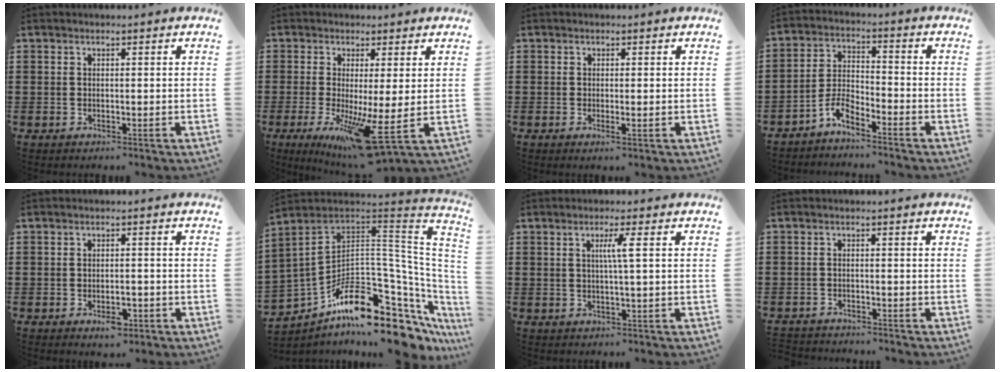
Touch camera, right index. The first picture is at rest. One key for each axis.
{"total": 8.8, "fx": -1.9, "fy": 0.3, "fz": 8.5, "tx": -0.144, "ty": -0.028, "tz": -0.033}
{"total": 0.9, "fx": -0.1, "fy": 0.0, "fz": 0.8, "tx": -0.015, "ty": -0.003, "tz": -0.002}
{"total": 4.5, "fx": -4.0, "fy": 1.0, "fz": 1.7, "tx": -0.048, "ty": 0.005, "tz": -0.083}
{"total": 2.9, "fx": -1.5, "fy": 1.3, "fz": 2.1, "tx": -0.037, "ty": 0.001, "tz": -0.026}
{"total": 15.7, "fx": -10.4, "fy": 6.0, "fz": 10.1, "tx": -0.187, "ty": 0.010, "tz": -0.187}
{"total": 3.1, "fx": 0.6, "fy": -0.3, "fz": 3.0, "tx": -0.059, "ty": -0.003, "tz": 0.005}
{"total": 1.7, "fx": -1.7, "fy": 0.1, "fz": -0.1, "tx": -0.003, "ty": 0.000, "tz": -0.039}